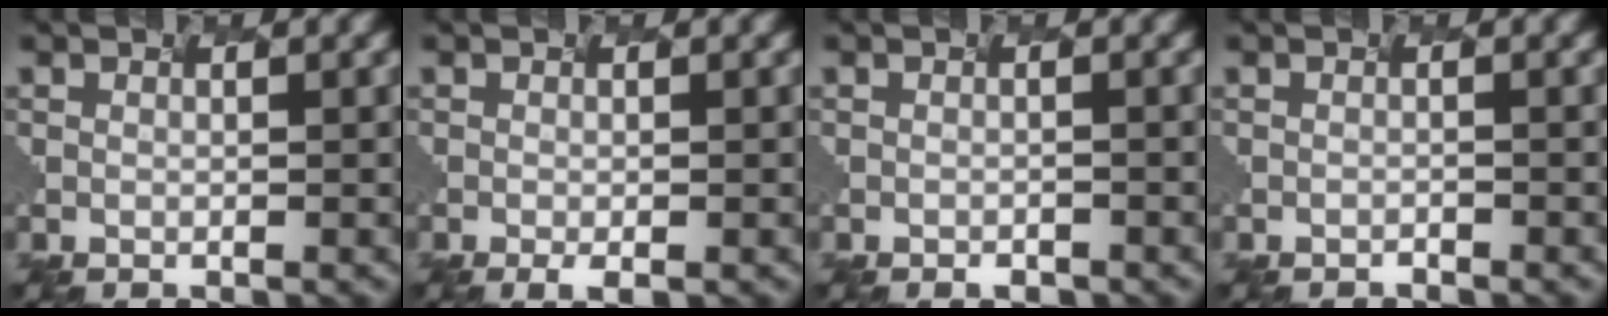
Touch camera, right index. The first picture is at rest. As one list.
[{"total": 1.7, "force": [-1.2, -0.4, 1.1], "torque": [-0.027, -0.009, 0.009]}, {"total": 1.1, "force": [-1.0, -0.2, 0.2], "torque": [-0.005, -0.006, 0.009]}, {"total": 1.0, "force": [-0.8, -0.4, -0.3], "torque": [0.000, -0.009, 0.002]}]